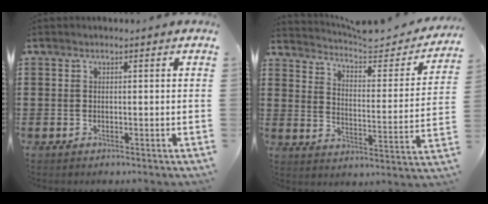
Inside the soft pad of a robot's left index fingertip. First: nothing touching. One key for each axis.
{"total": 4.5, "fx": 4.1, "fy": 0.7, "fz": 1.6, "tx": -0.047, "ty": -0.030, "tz": 0.062}